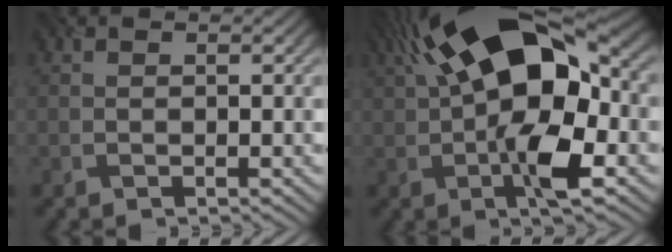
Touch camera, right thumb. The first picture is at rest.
{"total": 17.1, "force": [1.5, 8.6, 14.7], "torque": [-0.249, 0.028, 0.012]}